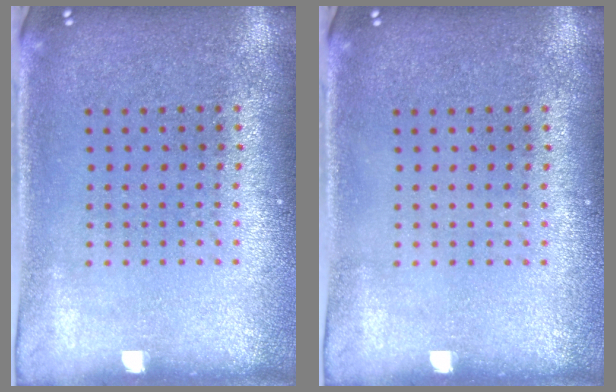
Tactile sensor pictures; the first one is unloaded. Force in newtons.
{"total": 0.0}